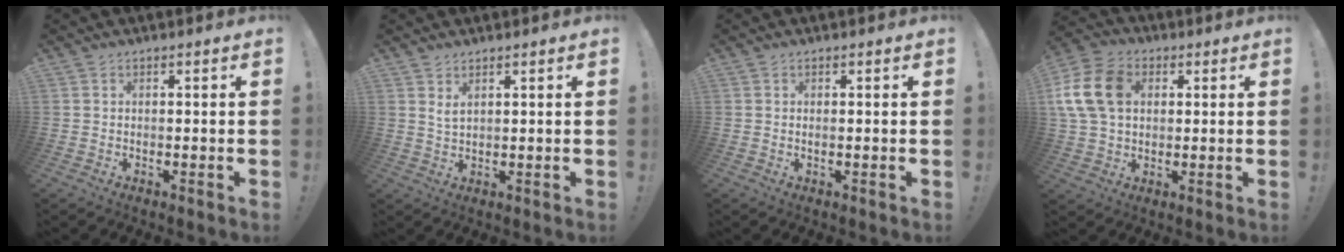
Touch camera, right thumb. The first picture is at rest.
{"total": 2.7, "force": [1.6, 0.9, 2.0], "torque": [-0.029, -0.008, 0.027]}
{"total": 0.7, "force": [0.2, 0.0, 0.6], "torque": [-0.010, -0.001, 0.001]}
{"total": 15.6, "force": [3.2, 11.6, 10.0], "torque": [-0.191, 0.005, 0.067]}